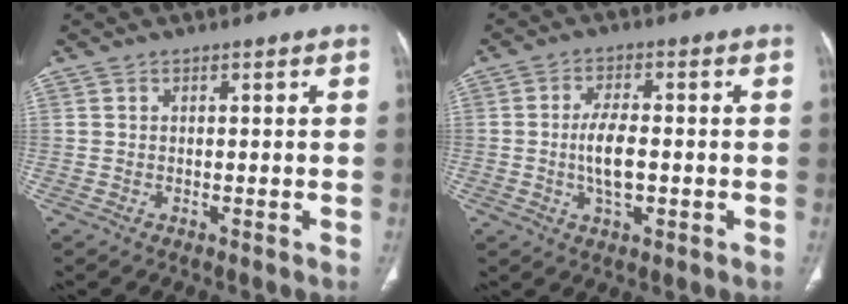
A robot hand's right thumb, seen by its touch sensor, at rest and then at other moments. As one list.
[{"total": 6.7, "force": [-0.8, 3.1, 5.9], "torque": [-0.112, 0.002, -0.014]}]